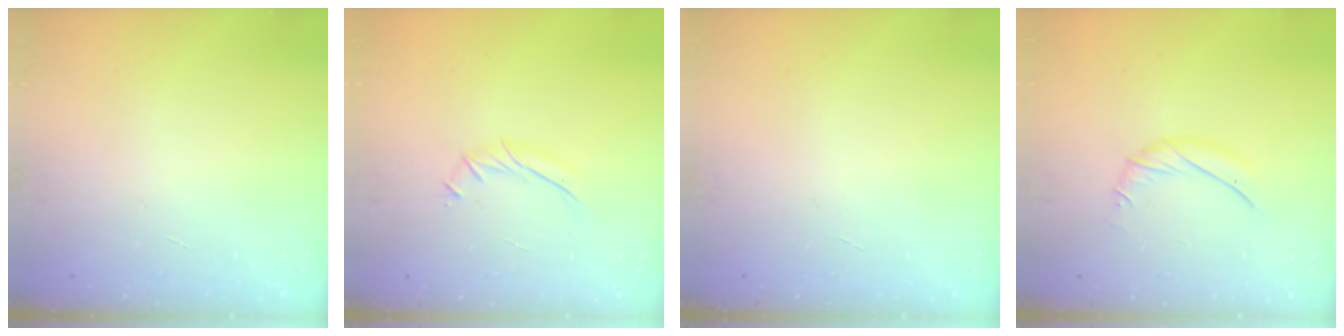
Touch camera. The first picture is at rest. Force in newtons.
{"total": 5.5, "press": 5.3, "slide": 1.5}
{"total": 0.0}
{"total": 6.8, "press": 6.8, "slide": 0.4}